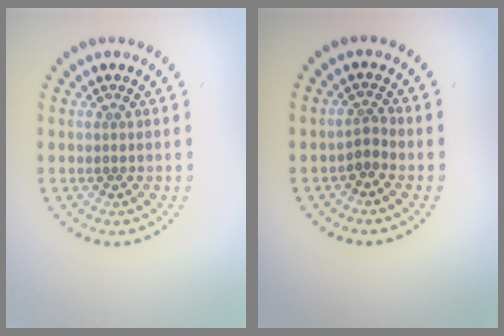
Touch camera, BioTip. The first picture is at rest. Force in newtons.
{"total": 1.4, "press": 0.9, "slide": 1.1}